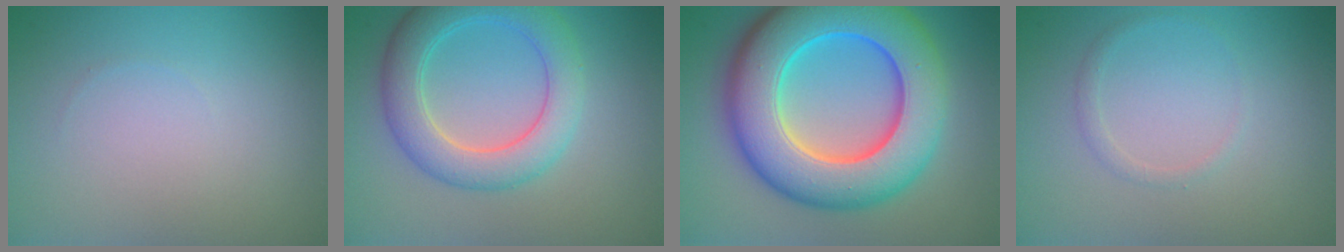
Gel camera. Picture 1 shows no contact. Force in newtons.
{"total": 5.6, "press": 5.6, "slide": 0.2}
{"total": 12.8, "press": 12.8, "slide": 0.3}
{"total": 0.9, "press": 0.9, "slide": 0.0}